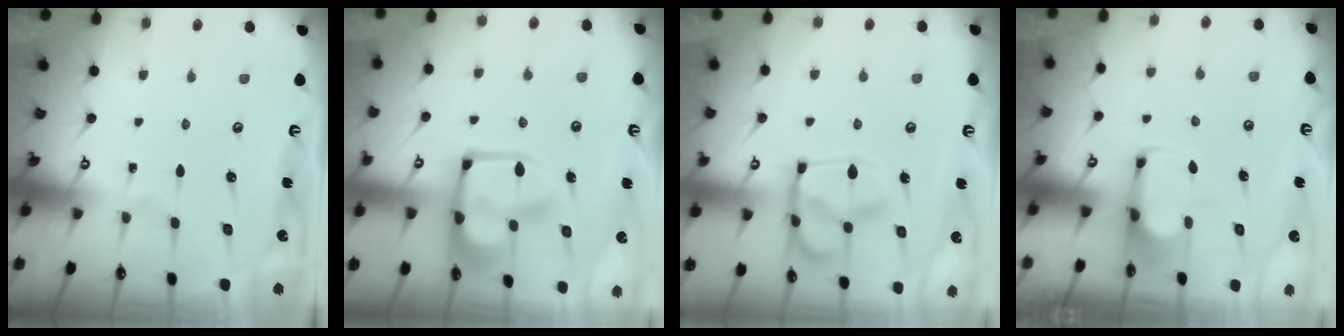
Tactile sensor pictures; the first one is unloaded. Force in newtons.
{"total": 7.3, "press": 7.2, "slide": 1.1}
{"total": 12.8, "press": 12.8, "slide": 1.1}
{"total": 2.3, "press": 2.2, "slide": 0.8}